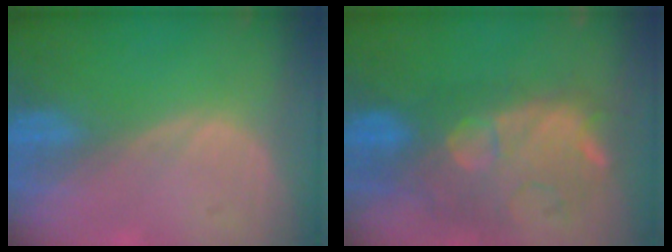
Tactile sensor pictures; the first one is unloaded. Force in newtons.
{"total": 11.3, "press": 10.5, "slide": 4.2}